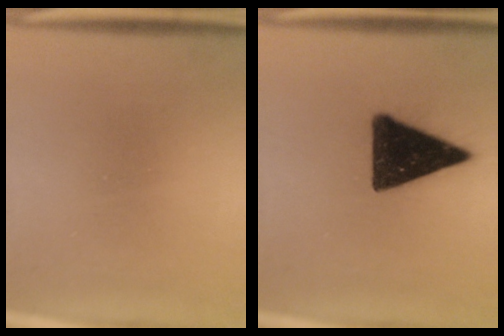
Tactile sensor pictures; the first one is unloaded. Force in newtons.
{"total": 15.4}